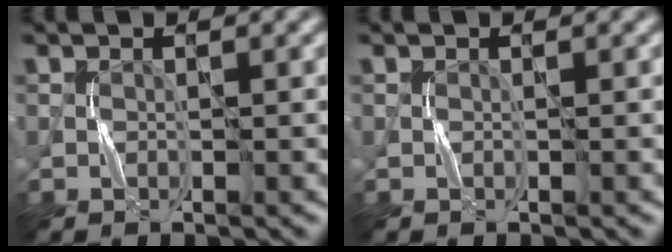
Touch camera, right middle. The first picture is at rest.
{"total": 0.0}